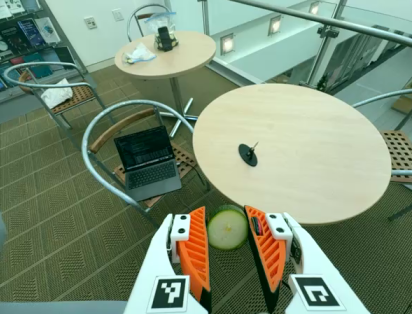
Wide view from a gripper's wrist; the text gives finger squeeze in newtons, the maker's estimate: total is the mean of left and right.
{"total": 9.8, "left": 10.2, "right": 9.4}